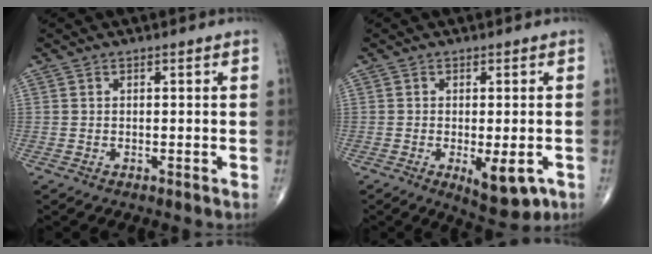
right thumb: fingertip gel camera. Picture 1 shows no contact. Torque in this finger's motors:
{"motor_torque": [0.63, 0.75, -0.16, -0.02, 0.14]}